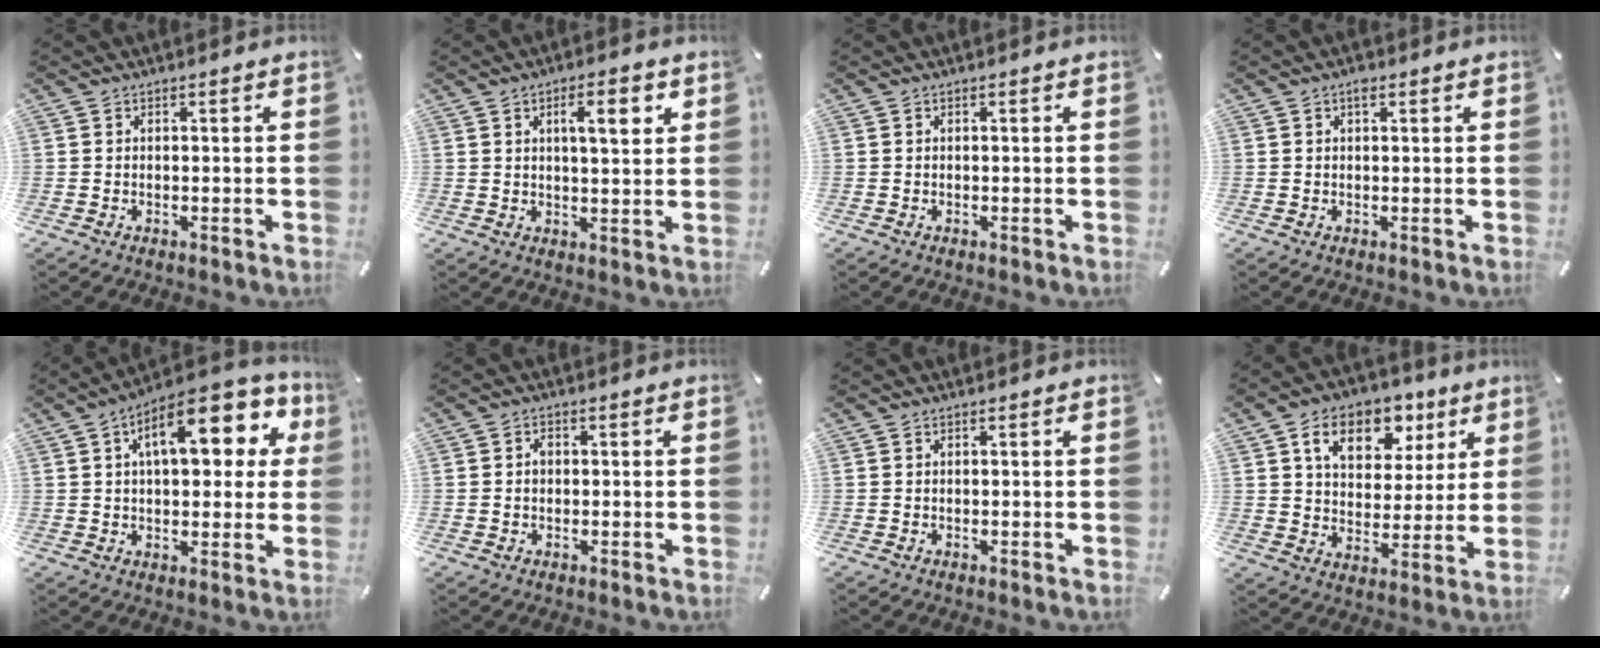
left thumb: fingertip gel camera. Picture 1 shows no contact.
{"total": 7.2, "force": [2.9, 2.1, 6.2], "torque": [-0.097, -0.006, 0.039]}
{"total": 0.0}
{"total": 1.7, "force": [0.8, 0.8, 1.3], "torque": [-0.020, 0.002, 0.012]}
{"total": 16.3, "force": [5.9, 8.1, 12.9], "torque": [-0.179, -0.011, 0.093]}
{"total": 1.7, "force": [0.0, 1.3, 1.1], "torque": [-0.024, 0.006, -0.002]}
{"total": 0.0}
{"total": 12.3, "force": [6.6, 8.6, 5.9], "torque": [-0.089, -0.025, 0.116]}